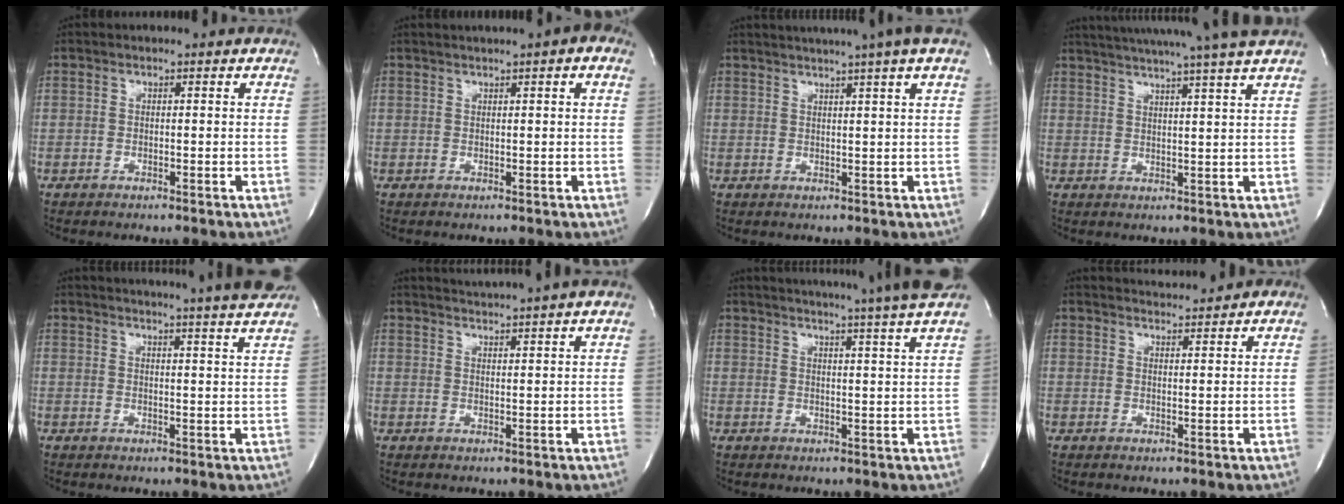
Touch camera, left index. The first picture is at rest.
{"total": 4.0, "force": [2.3, 0.2, 3.3], "torque": [-0.051, 0.018, 0.030]}
{"total": 9.7, "force": [7.6, -1.6, 5.9], "torque": [-0.093, 0.008, 0.085]}
{"total": 16.6, "force": [14.5, -2.0, 7.8], "torque": [-0.135, -0.023, 0.192]}
{"total": 18.5, "force": [17.0, -1.1, 7.2], "torque": [-0.116, -0.032, 0.203]}
{"total": 7.0, "force": [6.5, -1.7, 2.2], "torque": [-0.036, 0.004, 0.088]}
{"total": 16.7, "force": [14.6, -2.0, 7.7], "torque": [-0.129, -0.036, 0.177]}
{"total": 5.2, "force": [5.1, -0.3, 1.0], "torque": [-0.023, 0.010, 0.071]}